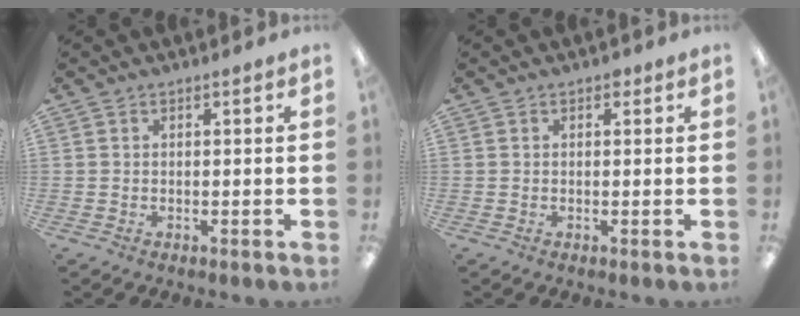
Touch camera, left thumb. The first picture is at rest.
{"total": 0.9, "force": [0.5, 0.6, 0.4], "torque": [-0.001, 0.000, 0.007]}